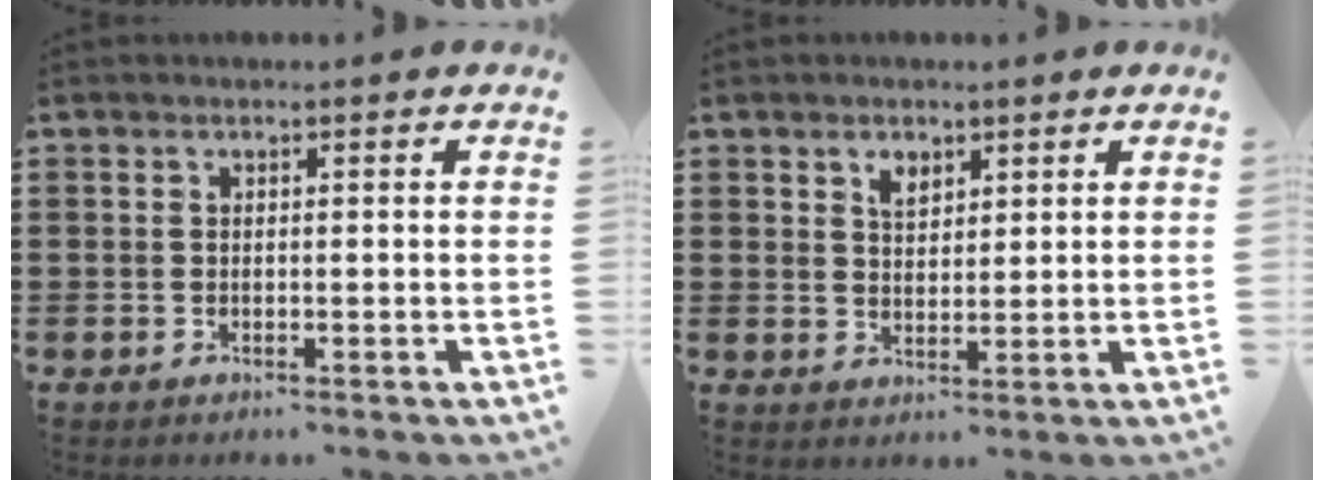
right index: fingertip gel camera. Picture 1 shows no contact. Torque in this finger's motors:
{"motor_torque": [0.06, -0.05, 0.07, 0.04]}